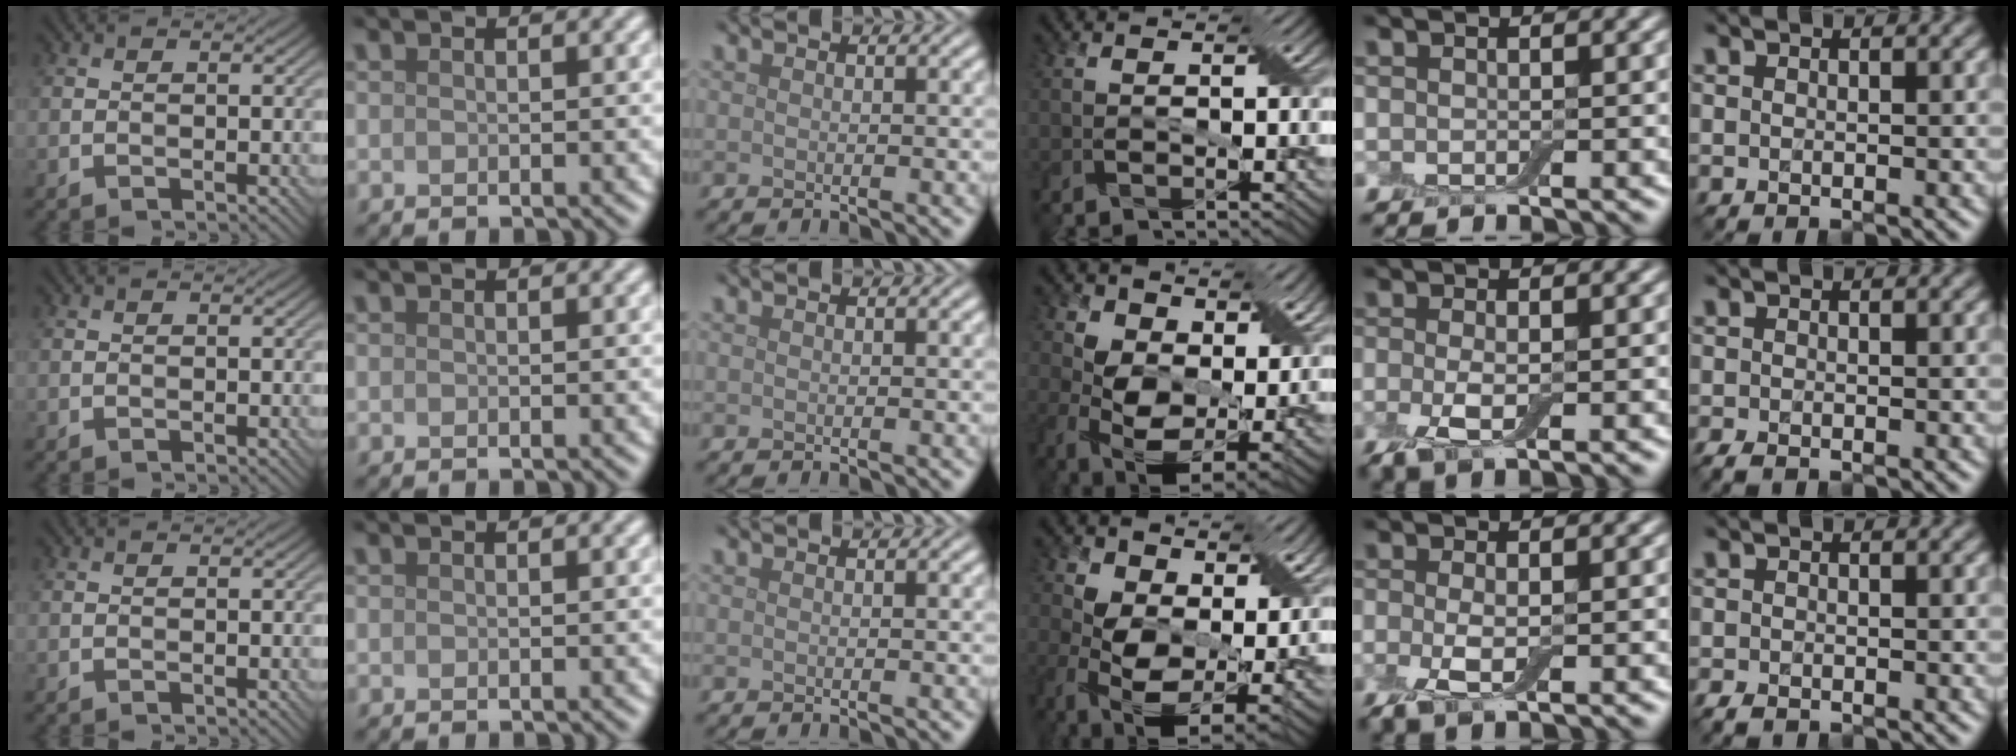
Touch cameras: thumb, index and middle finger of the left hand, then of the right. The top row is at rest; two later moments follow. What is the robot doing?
{"motion": "squeeze", "object": "air blower"}